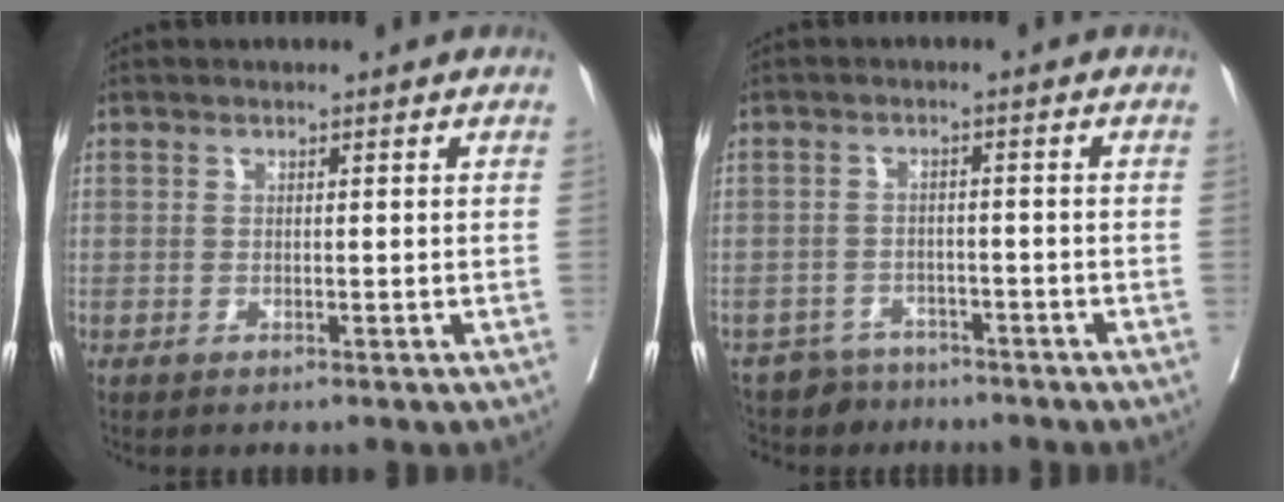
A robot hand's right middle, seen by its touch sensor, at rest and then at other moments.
{"total": 5.6, "force": [-5.0, 2.6, -0.3], "torque": [0.011, 0.003, -0.083]}